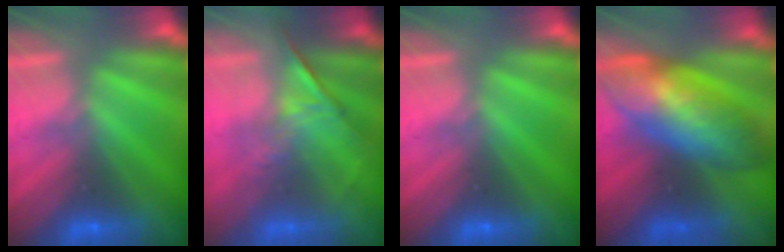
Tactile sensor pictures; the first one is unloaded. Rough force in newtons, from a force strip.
{"total": 1.3}
{"total": 0.0}
{"total": 9.5}